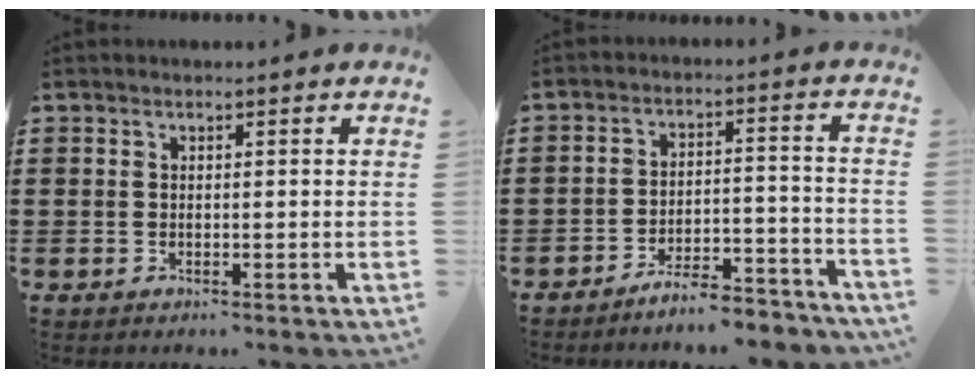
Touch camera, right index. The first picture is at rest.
{"total": 6.0, "force": [-5.7, 0.3, 1.8], "torque": [-0.025, 0.008, -0.109]}